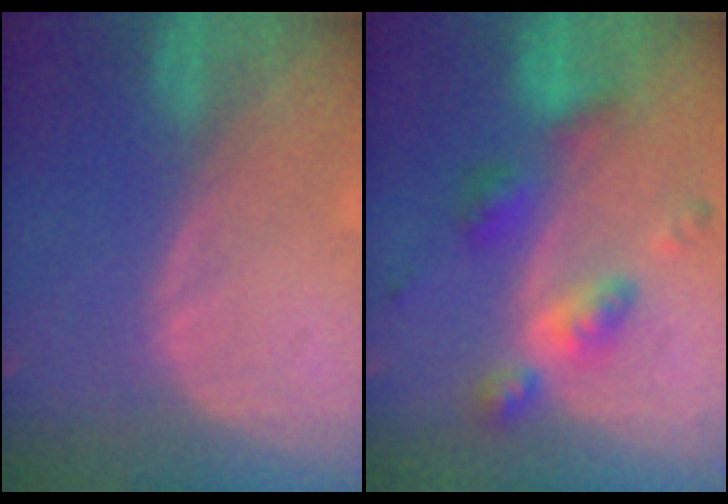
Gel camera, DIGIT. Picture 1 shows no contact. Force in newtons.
{"total": 7.1, "press": 7.0, "slide": 0.6}